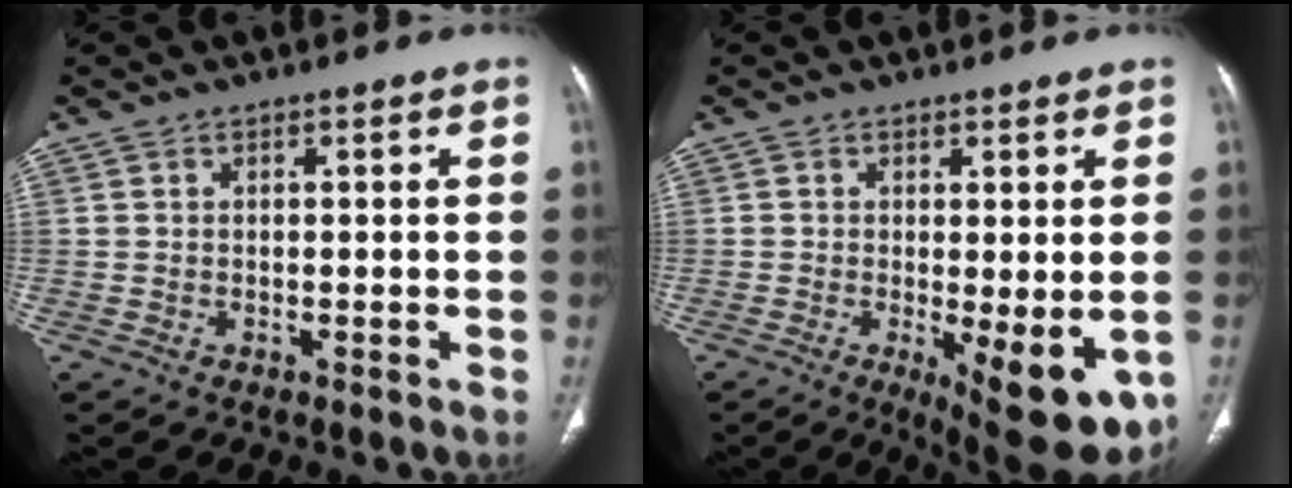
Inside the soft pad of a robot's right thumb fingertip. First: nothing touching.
{"total": 11.4, "force": [-3.2, 3.8, 10.2], "torque": [-0.128, -0.023, -0.033]}